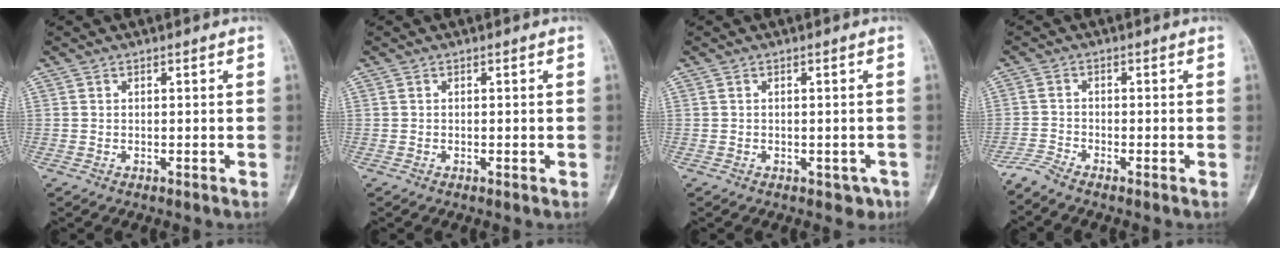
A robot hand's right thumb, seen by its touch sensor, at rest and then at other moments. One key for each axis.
{"total": 0.6, "fx": -0.1, "fy": 0.2, "fz": 0.5, "tx": -0.007, "ty": -0.001, "tz": -0.002}
{"total": 2.4, "fx": -1.1, "fy": 1.8, "fz": 1.2, "tx": 0.000, "ty": 0.007, "tz": -0.009}
{"total": 2.4, "fx": -2.3, "fy": -0.4, "fz": 0.6, "tx": -0.027, "ty": -0.005, "tz": -0.058}